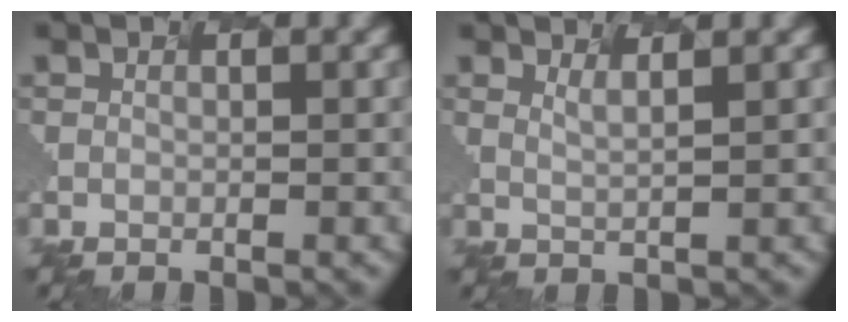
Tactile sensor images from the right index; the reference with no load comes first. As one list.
[{"total": 1.0, "force": [0.7, -0.1, 0.7], "torque": [-0.015, -0.003, 0.019]}]